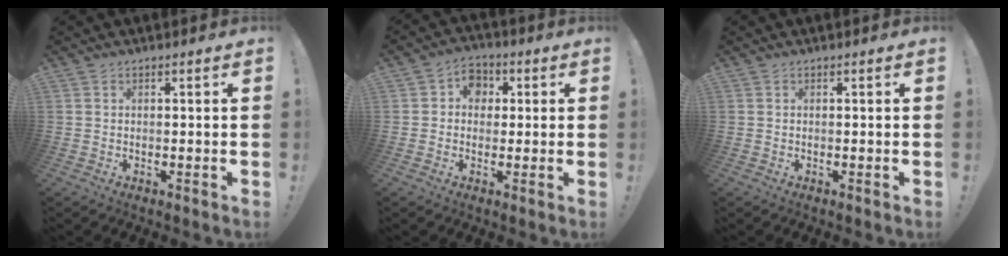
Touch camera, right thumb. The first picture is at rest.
{"total": 6.7, "force": [0.8, 6.1, 2.8], "torque": [-0.032, 0.005, 0.016]}
{"total": 0.0}